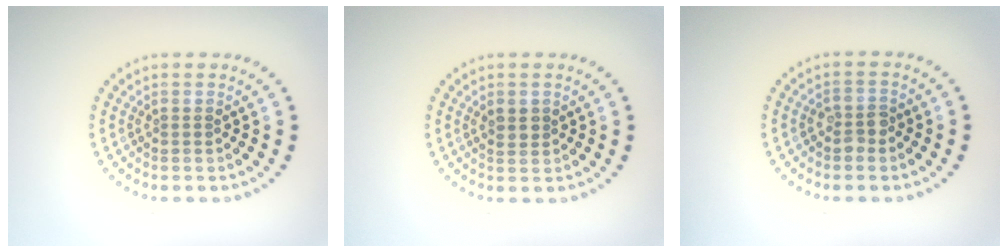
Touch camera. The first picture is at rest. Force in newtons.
{"total": 1.3, "press": 1.3, "slide": 0.4}
{"total": 1.7, "press": 1.6, "slide": 0.4}